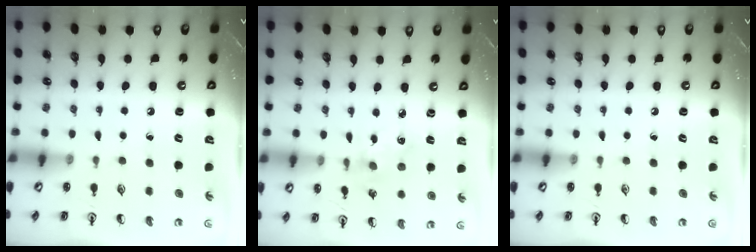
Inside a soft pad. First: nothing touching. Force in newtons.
{"total": 2.5, "press": 2.4, "slide": 0.4}
{"total": 0.0}